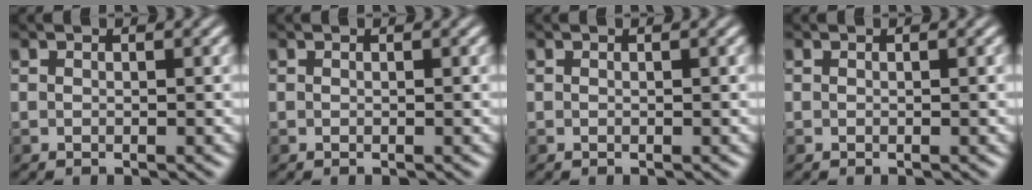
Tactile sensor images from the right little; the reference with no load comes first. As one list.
[{"total": 0.0}, {"total": 0.0}, {"total": 0.0}]